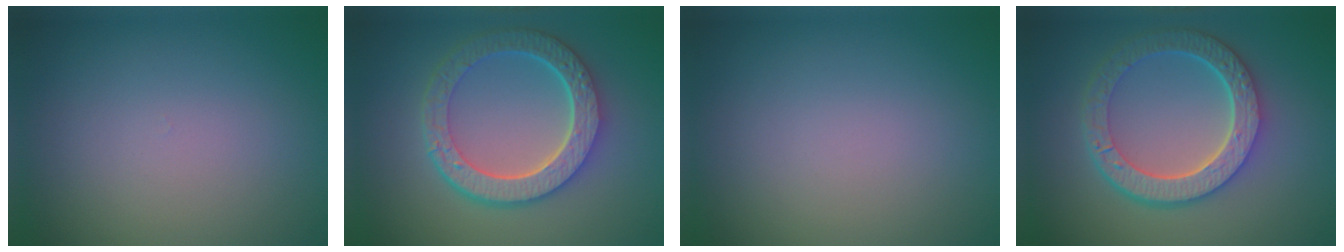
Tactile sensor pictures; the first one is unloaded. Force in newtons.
{"total": 7.0, "press": 5.2, "slide": 4.7}
{"total": 0.0}
{"total": 6.3, "press": 4.9, "slide": 4.0}